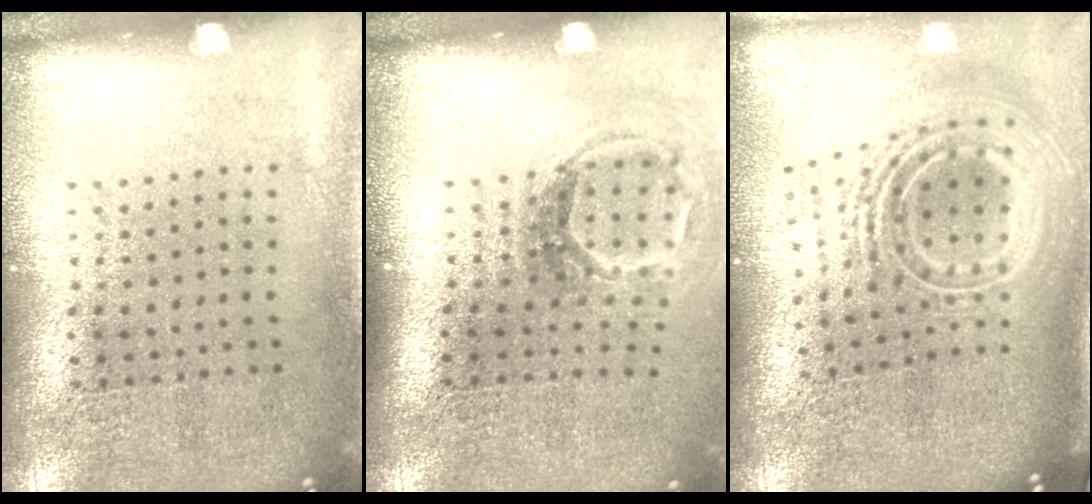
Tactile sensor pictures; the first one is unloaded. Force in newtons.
{"total": 1.9, "press": 1.3, "slide": 1.4}
{"total": 2.8, "press": 1.9, "slide": 2.2}